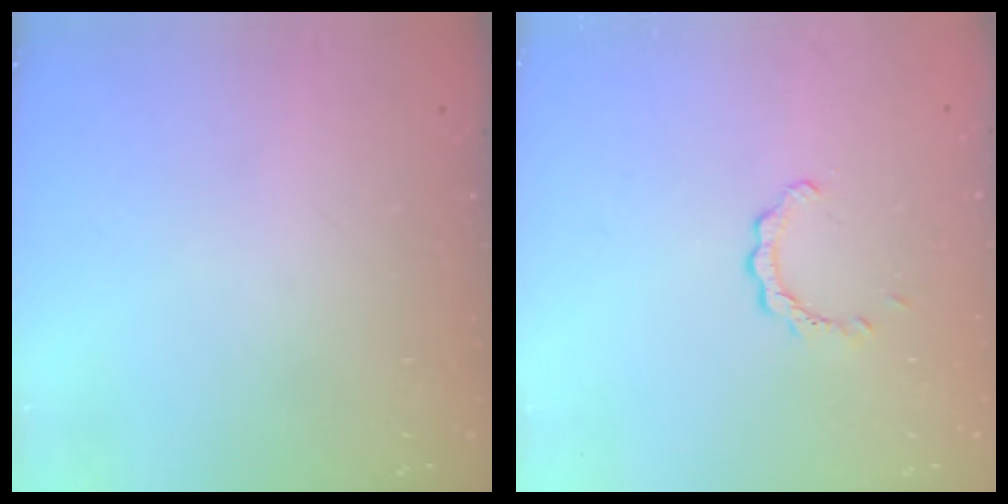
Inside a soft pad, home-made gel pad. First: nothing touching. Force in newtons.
{"total": 2.2, "press": 2.2, "slide": 0.2}